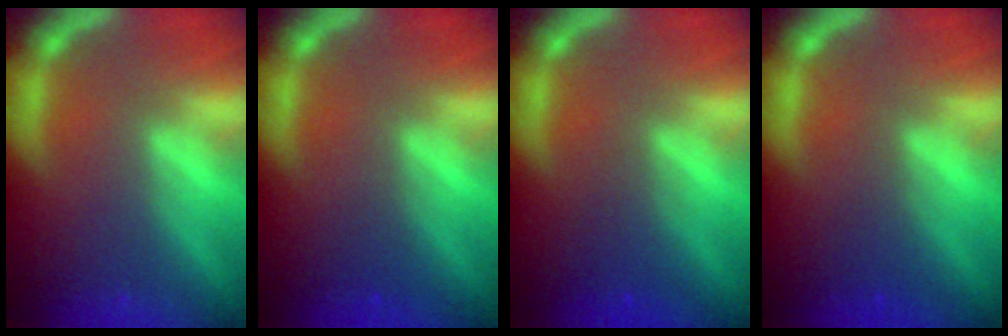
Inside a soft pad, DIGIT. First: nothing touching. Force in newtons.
{"total": 1.0}
{"total": 1.9}
{"total": 1.5}